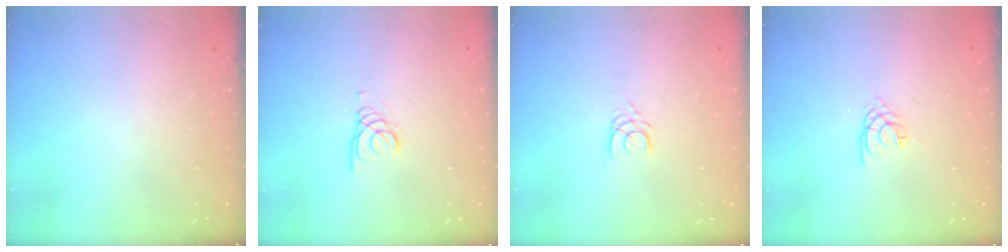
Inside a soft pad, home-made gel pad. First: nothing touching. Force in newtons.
{"total": 1.5, "press": 1.5, "slide": 0.1}
{"total": 3.1, "press": 3.1, "slide": 0.4}
{"total": 1.7, "press": 1.7, "slide": 0.4}